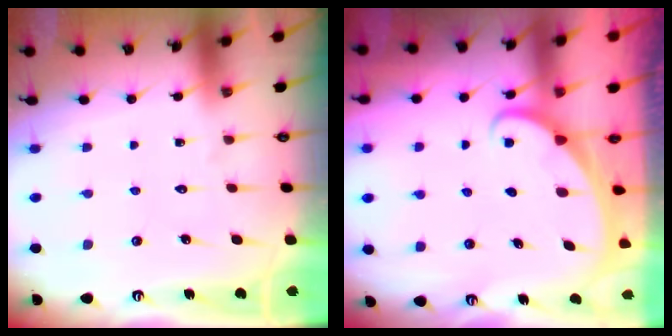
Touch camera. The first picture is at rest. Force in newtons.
{"total": 1.9, "press": 1.9, "slide": 0.1}